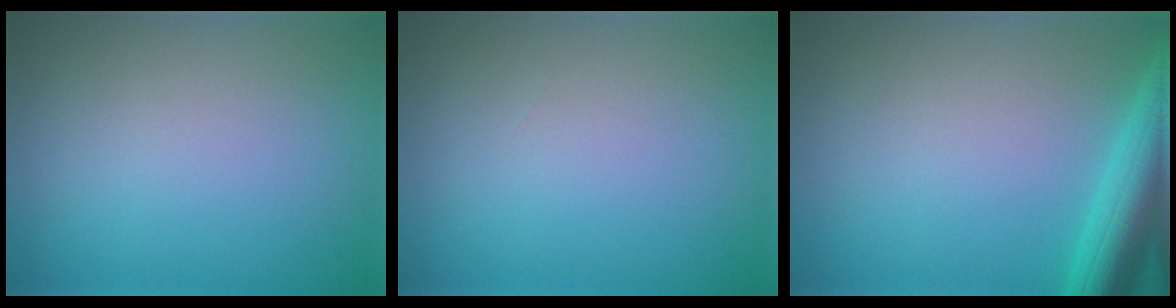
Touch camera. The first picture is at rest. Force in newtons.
{"total": 0.0}
{"total": 5.5, "press": 5.5, "slide": 0.3}